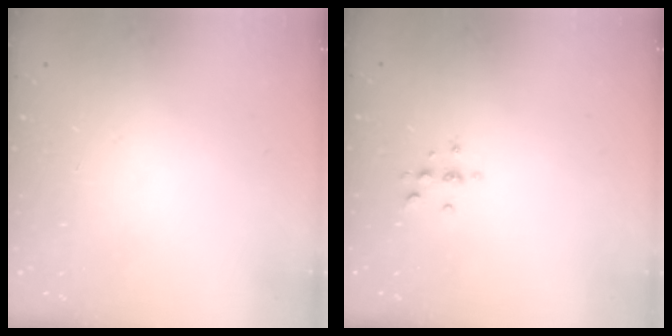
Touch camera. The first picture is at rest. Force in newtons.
{"total": 4.0, "press": 4.0, "slide": 0.4}